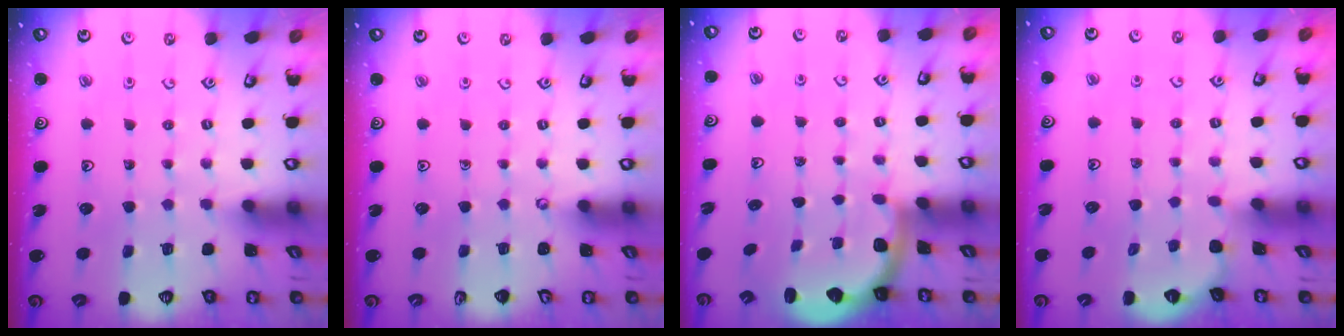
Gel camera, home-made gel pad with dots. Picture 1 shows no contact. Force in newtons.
{"total": 0.0}
{"total": 2.2, "press": 2.0, "slide": 0.8}
{"total": 2.0, "press": 2.0, "slide": 0.1}